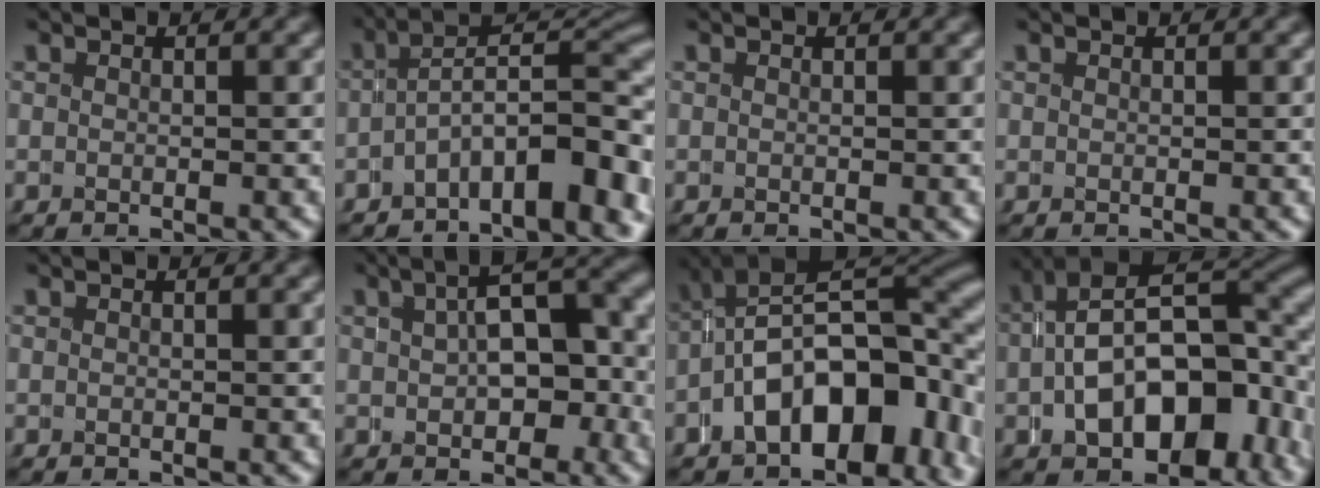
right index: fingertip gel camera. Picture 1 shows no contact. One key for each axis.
{"total": 7.3, "fx": -2.7, "fy": 3.2, "fz": 6.0, "tx": -0.075, "ty": 0.003, "tz": -0.049}
{"total": 0.0}
{"total": 0.0}
{"total": 0.0}
{"total": 4.7, "fx": 0.2, "fy": 2.6, "fz": 3.9, "tx": -0.055, "ty": 0.000, "tz": 0.014}
{"total": 11.8, "fx": -1.5, "fy": 7.4, "fz": 9.1, "tx": -0.141, "ty": -0.005, "tz": -0.033}
{"total": 13.8, "fx": -0.5, "fy": 8.3, "fz": 11.0, "tx": -0.174, "ty": -0.006, "tz": 0.000}